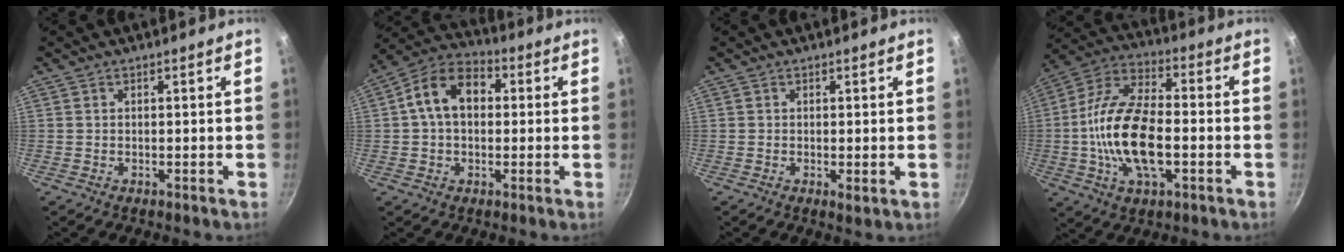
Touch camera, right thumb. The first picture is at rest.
{"total": 11.2, "force": [1.4, 7.9, 7.8], "torque": [-0.104, 0.030, 0.003]}
{"total": 1.4, "force": [-0.1, 0.5, 1.3], "torque": [-0.023, -0.006, -0.002]}
{"total": 18.0, "force": [-2.9, 8.7, 15.5], "torque": [-0.282, 0.031, -0.069]}